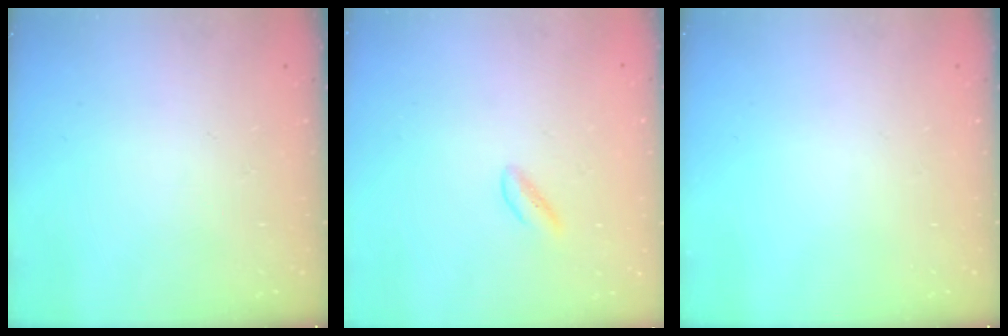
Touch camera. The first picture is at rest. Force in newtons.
{"total": 0.0}
{"total": 0.0}